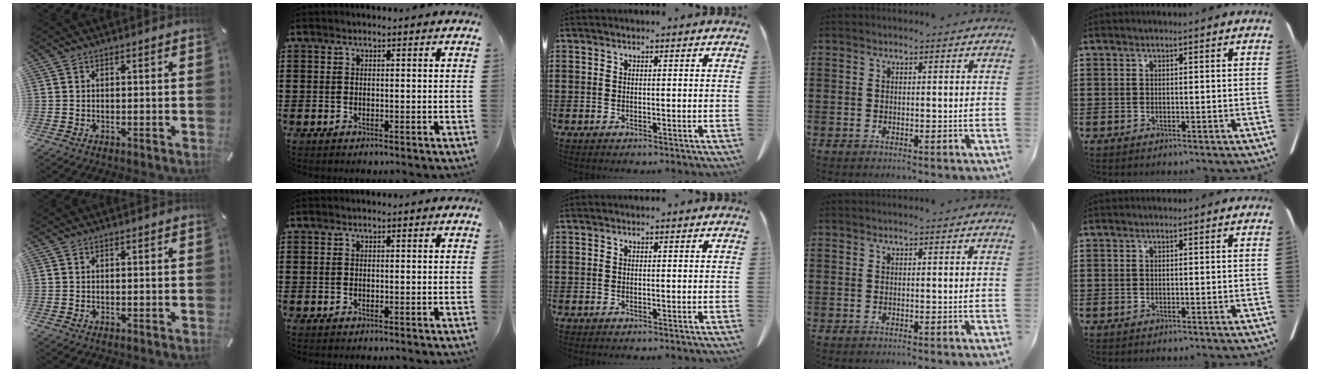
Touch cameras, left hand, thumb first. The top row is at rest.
{}